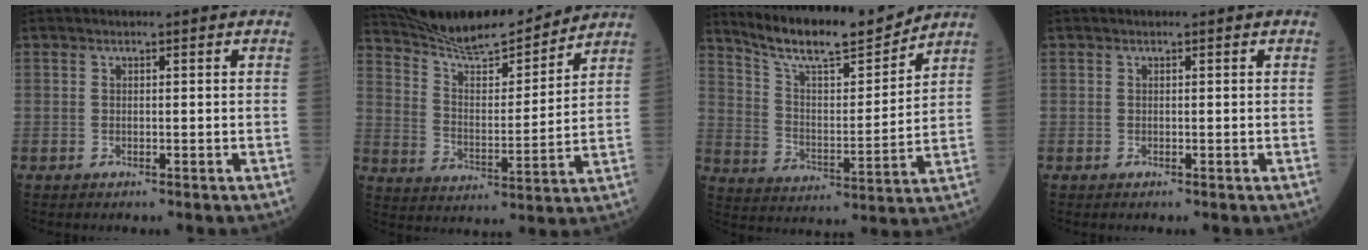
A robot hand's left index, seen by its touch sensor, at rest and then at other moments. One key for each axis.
{"total": 15.9, "fx": 15.0, "fy": 1.5, "fz": 5.1, "tx": -0.097, "ty": 0.001, "tz": 0.249}
{"total": 14.1, "fx": 12.9, "fy": 1.3, "fz": 5.5, "tx": -0.103, "ty": -0.009, "tz": 0.223}
{"total": 0.0}